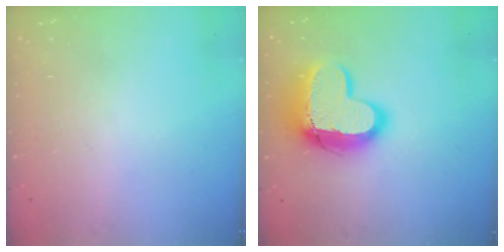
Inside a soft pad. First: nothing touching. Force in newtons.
{"total": 17.4, "press": 17.3, "slide": 1.3}